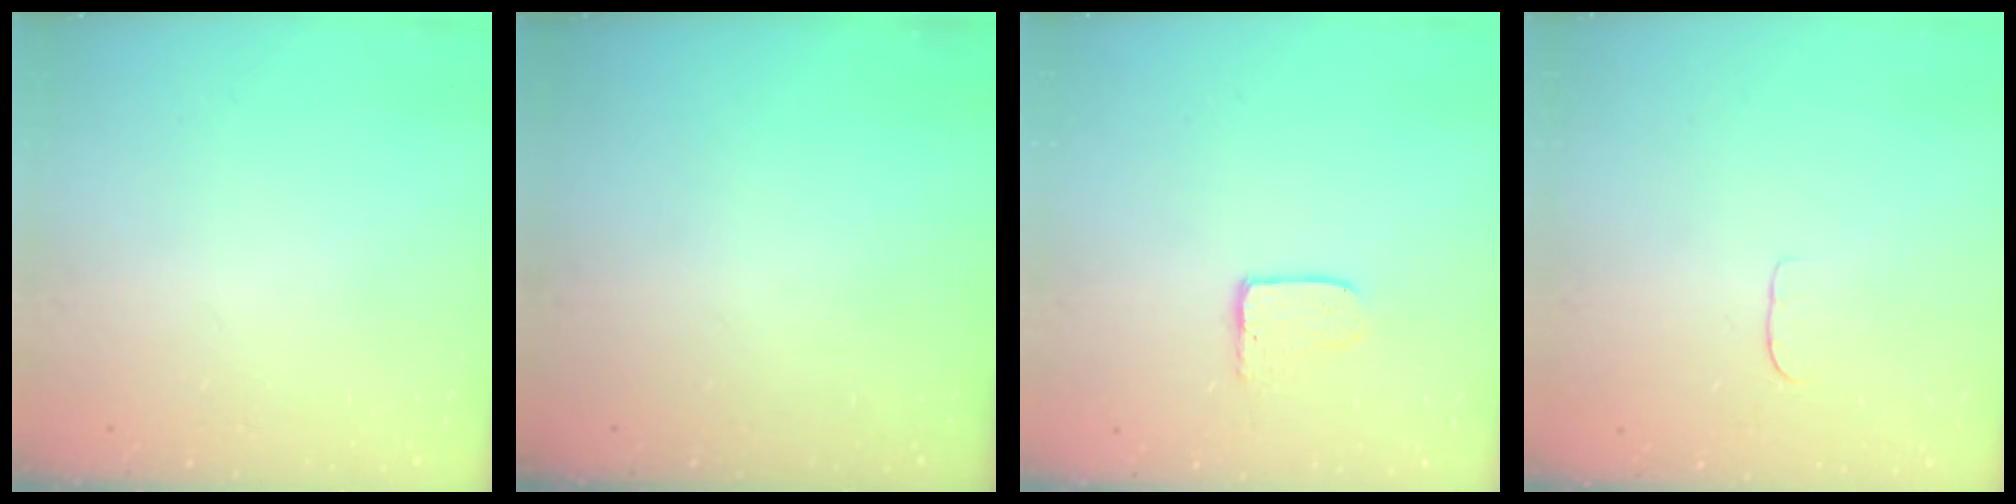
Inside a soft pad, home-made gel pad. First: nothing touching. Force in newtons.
{"total": 0.0}
{"total": 3.6, "press": 3.6, "slide": 0.3}
{"total": 3.6, "press": 3.6, "slide": 0.2}